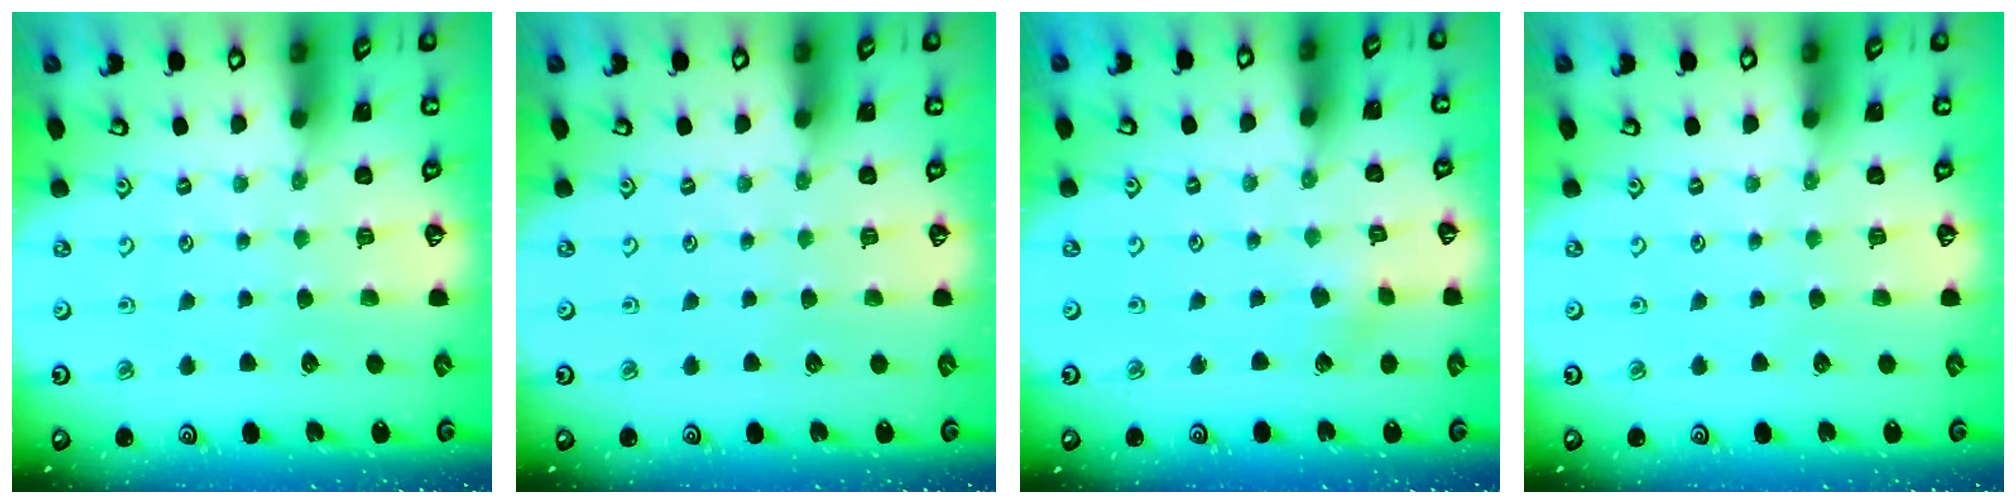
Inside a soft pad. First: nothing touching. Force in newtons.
{"total": 0.0}
{"total": 2.2, "press": 2.2, "slide": 0.2}
{"total": 0.0}